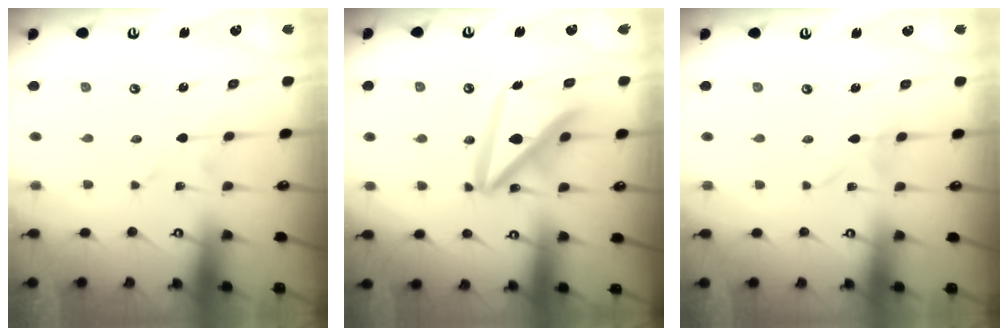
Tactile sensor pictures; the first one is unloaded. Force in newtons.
{"total": 17.9, "press": 17.8, "slide": 2.2}
{"total": 2.0, "press": 2.0, "slide": 0.1}